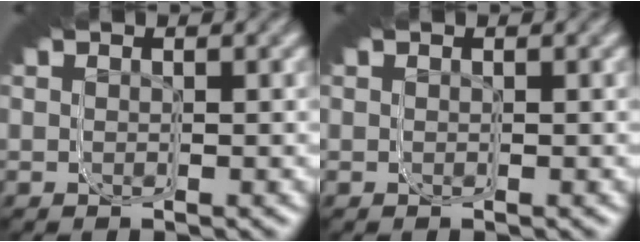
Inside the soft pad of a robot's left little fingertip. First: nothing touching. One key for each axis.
{"total": 0.0}